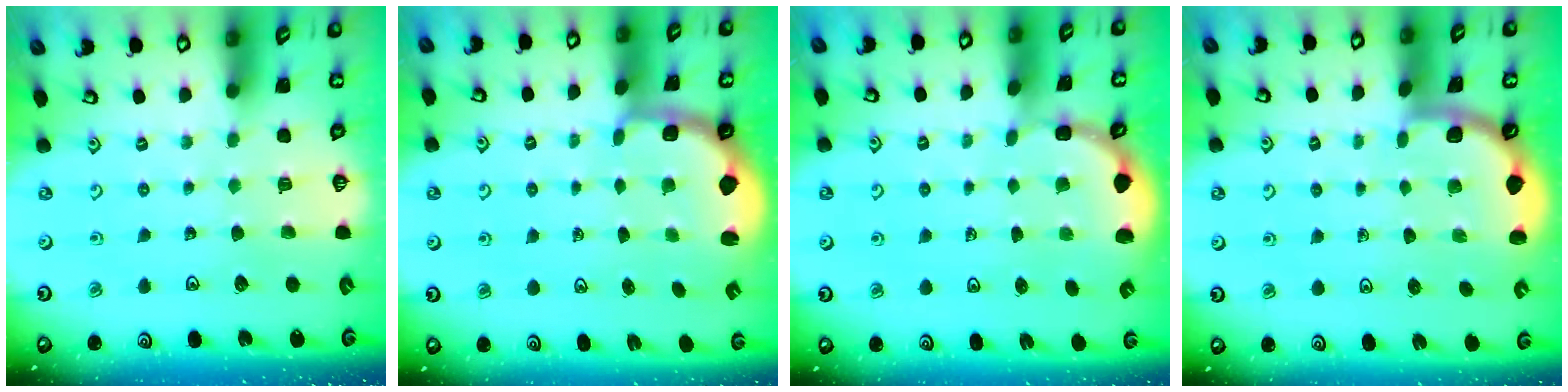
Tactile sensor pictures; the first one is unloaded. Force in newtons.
{"total": 2.5, "press": 1.1, "slide": 2.2}
{"total": 1.8, "press": 1.7, "slide": 0.7}
{"total": 1.9, "press": 1.9, "slide": 0.0}